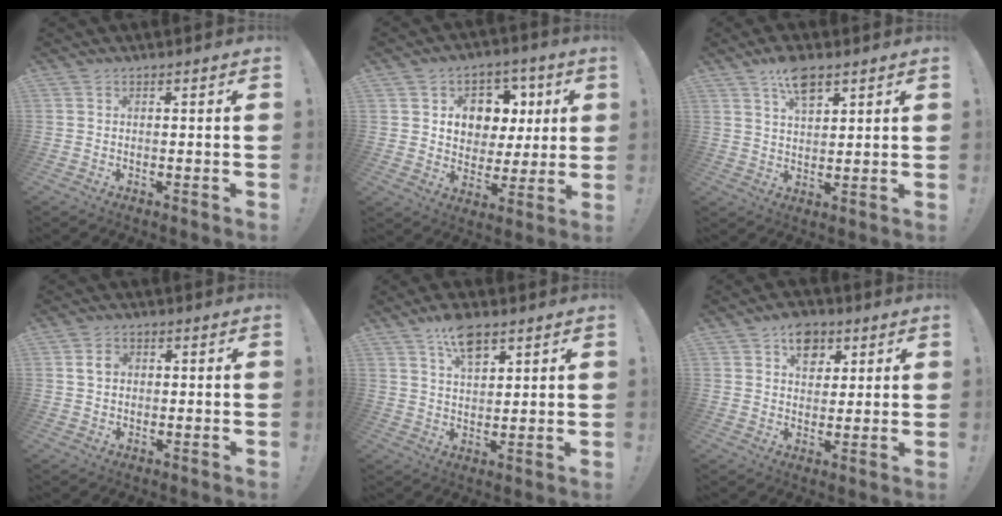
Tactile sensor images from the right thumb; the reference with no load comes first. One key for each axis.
{"total": 10.3, "fx": 2.9, "fy": 9.2, "fz": 3.6, "tx": -0.048, "ty": -0.013, "tz": 0.064}
{"total": 8.1, "fx": 5.0, "fy": 3.5, "fz": 5.3, "tx": -0.084, "ty": -0.021, "tz": 0.088}
{"total": 4.1, "fx": 0.7, "fy": 3.3, "fz": 2.5, "tx": -0.041, "ty": 0.008, "tz": 0.011}
{"total": 9.0, "fx": 5.6, "fy": 4.0, "fz": 5.8, "tx": -0.094, "ty": -0.021, "tz": 0.100}
{"total": 8.5, "fx": 4.1, "fy": 6.5, "fz": 3.8, "tx": -0.038, "ty": -0.014, "tz": 0.073}